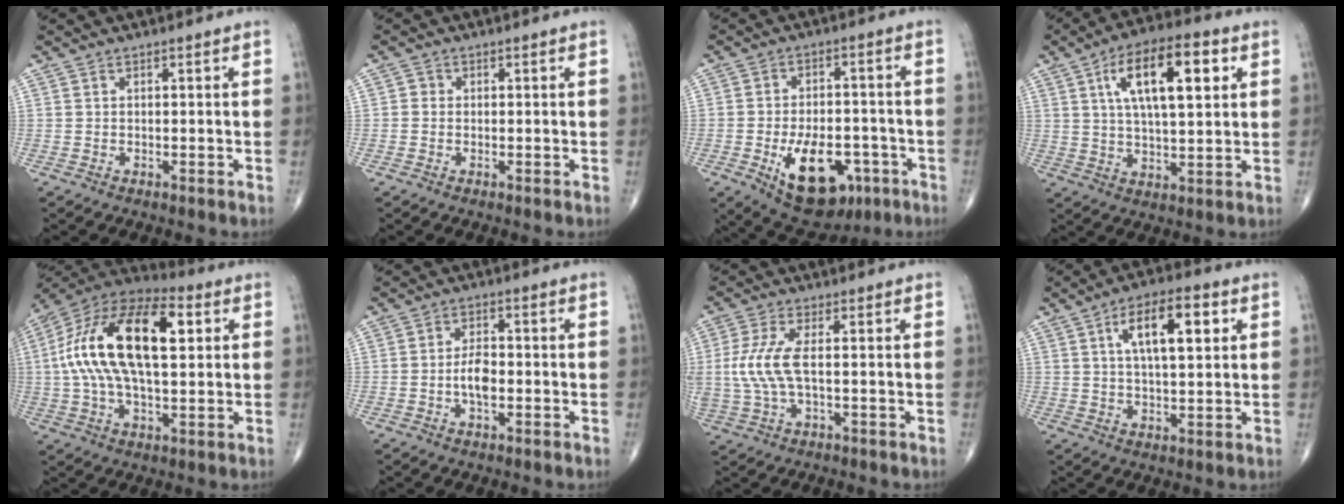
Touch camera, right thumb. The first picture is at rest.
{"total": 1.1, "force": [-0.1, 1.0, 0.3], "torque": [0.000, 0.003, -0.005]}
{"total": 15.5, "force": [-6.2, 8.5, 11.4], "torque": [-0.146, 0.022, -0.080]}
{"total": 15.6, "force": [5.3, 6.1, 13.3], "torque": [-0.208, 0.001, 0.084]}
{"total": 23.1, "force": [4.2, 10.9, 19.9], "torque": [-0.371, 0.023, 0.059]}
{"total": 4.6, "force": [-1.0, 2.2, 3.9], "torque": [-0.067, 0.009, -0.020]}
{"total": 8.1, "force": [0.3, 3.0, 7.5], "torque": [-0.202, 0.005, 0.006]}
{"total": 11.7, "force": [3.9, 4.6, 10.0], "torque": [-0.151, 0.001, 0.062]}